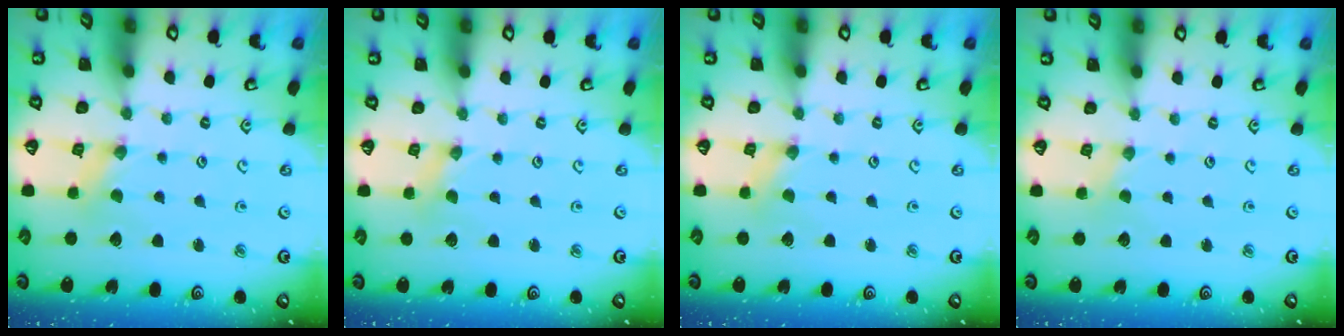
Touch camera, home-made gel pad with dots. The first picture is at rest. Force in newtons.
{"total": 0.0}
{"total": 0.0}
{"total": 0.0}